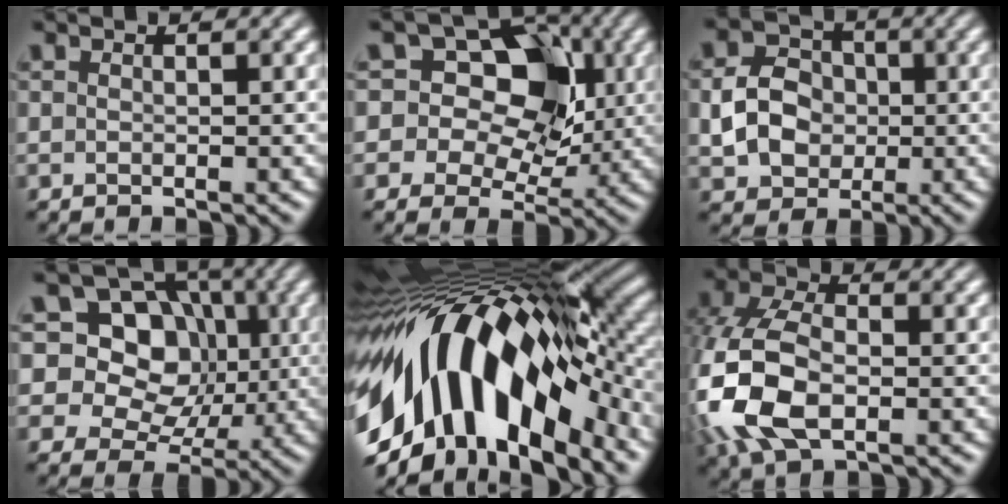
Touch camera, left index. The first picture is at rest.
{"total": 11.9, "force": [2.5, 9.3, 7.0], "torque": [-0.077, 0.042, 0.009]}
{"total": 4.6, "force": [-0.4, 3.9, 2.3], "torque": [-0.050, 0.006, -0.004]}
{"total": 10.4, "force": [2.2, 8.7, 5.2], "torque": [-0.092, 0.034, 0.013]}
{"total": 15.3, "force": [-3.5, 7.9, 12.6], "torque": [-0.225, 0.012, -0.067]}
{"total": 8.8, "force": [-2.7, 5.2, 6.6], "torque": [-0.170, -0.006, -0.054]}